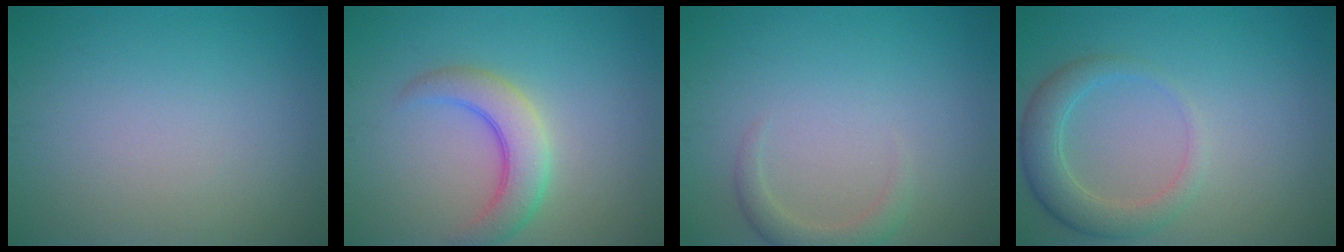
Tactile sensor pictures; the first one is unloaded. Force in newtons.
{"total": 4.3, "press": 4.3, "slide": 0.3}
{"total": 2.0, "press": 2.0, "slide": 0.3}
{"total": 3.6, "press": 3.5, "slide": 0.5}